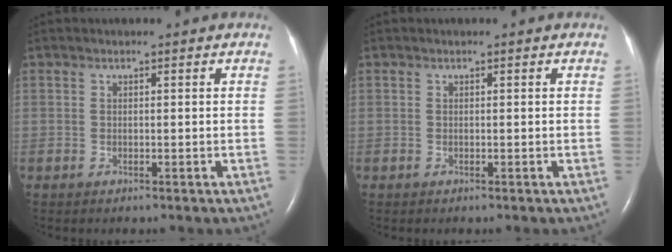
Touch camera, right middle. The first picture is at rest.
{"total": 0.0}